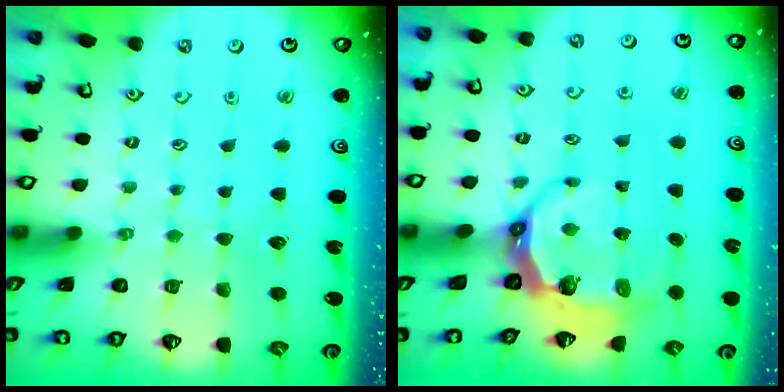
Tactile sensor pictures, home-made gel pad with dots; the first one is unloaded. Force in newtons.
{"total": 8.0, "press": 6.9, "slide": 3.9}